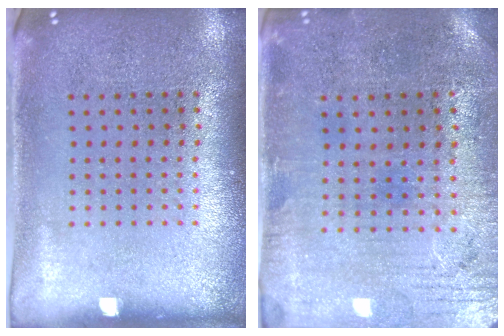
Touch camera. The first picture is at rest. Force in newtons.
{"total": 0.6, "press": 0.4, "slide": 0.5}